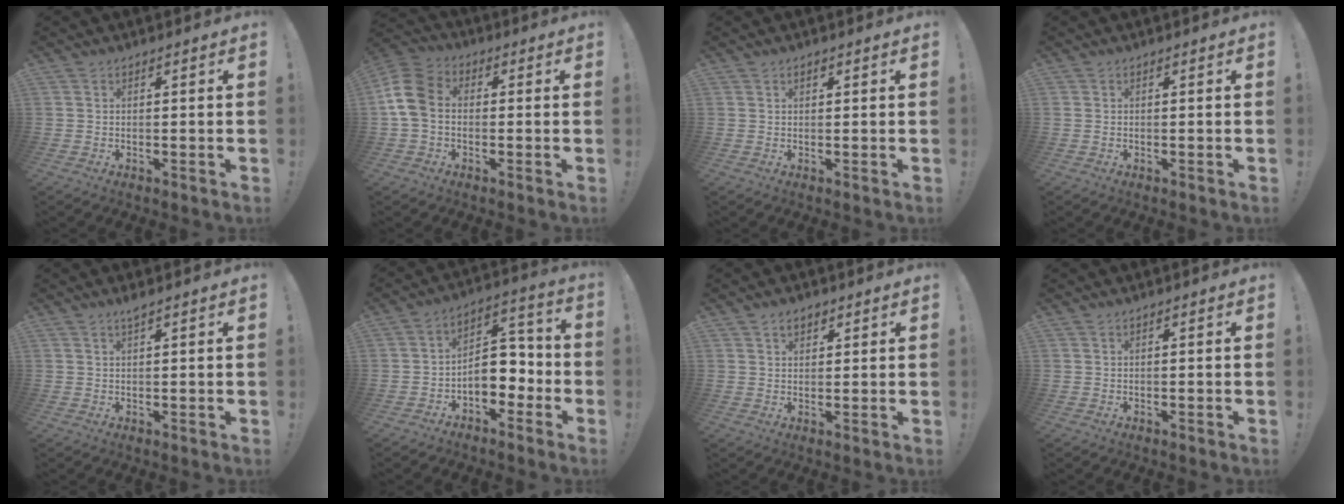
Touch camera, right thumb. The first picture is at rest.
{"total": 10.9, "force": [-0.2, 7.9, 7.4], "torque": [-0.158, 0.021, 0.003]}
{"total": 0.9, "force": [0.5, 0.5, 0.6], "torque": [-0.012, 0.002, 0.009]}
{"total": 0.0}
{"total": 1.7, "force": [1.6, 0.0, 0.8], "torque": [-0.010, -0.004, 0.025]}
{"total": 11.0, "force": [-3.7, 7.6, 7.0], "torque": [-0.107, 0.019, -0.061]}
{"total": 2.9, "force": [1.6, 1.9, 1.4], "torque": [-0.016, -0.003, 0.027]}
{"total": 0.0}